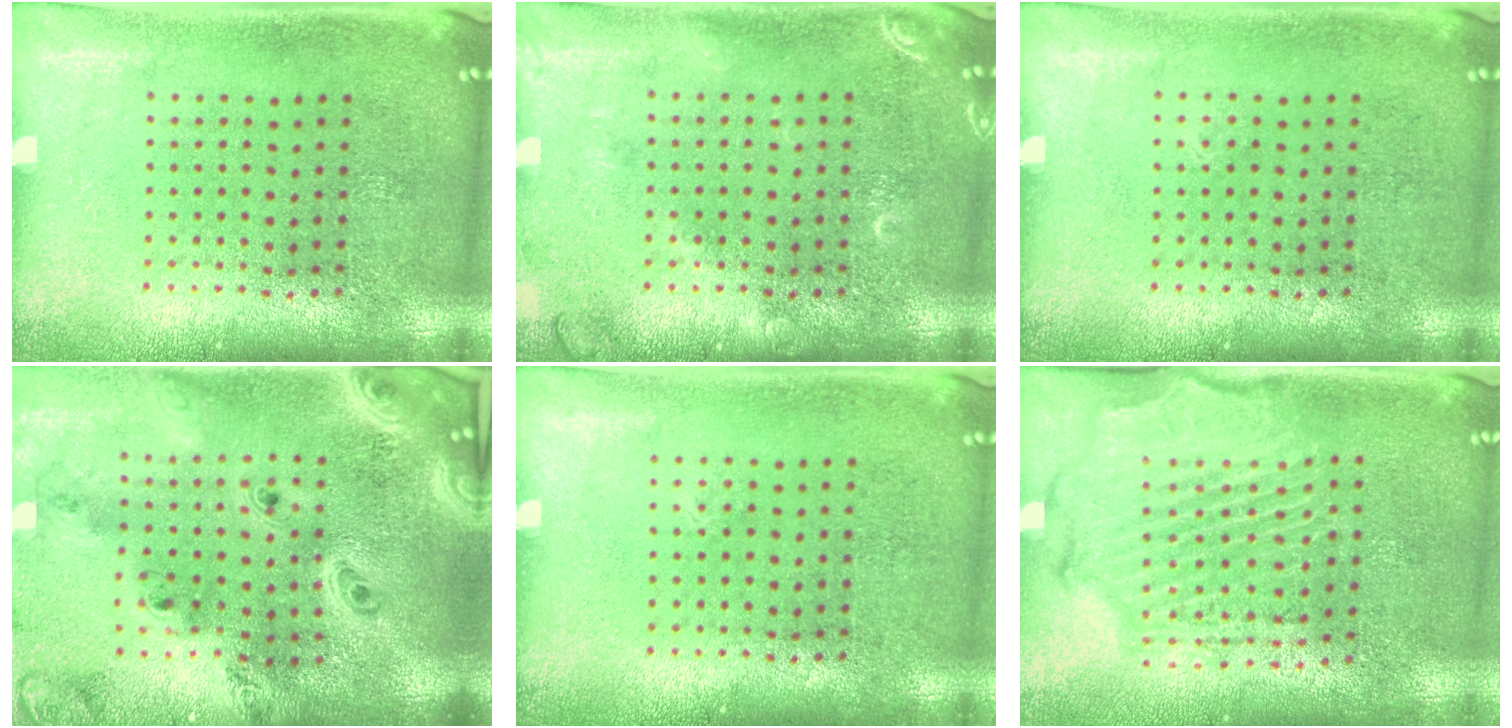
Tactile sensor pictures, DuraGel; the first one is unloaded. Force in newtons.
{"total": 2.0, "press": 2.0, "slide": 0.3}
{"total": 0.0}
{"total": 4.1, "press": 3.1, "slide": 2.7}
{"total": 0.0}
{"total": 2.1, "press": 2.0, "slide": 0.6}